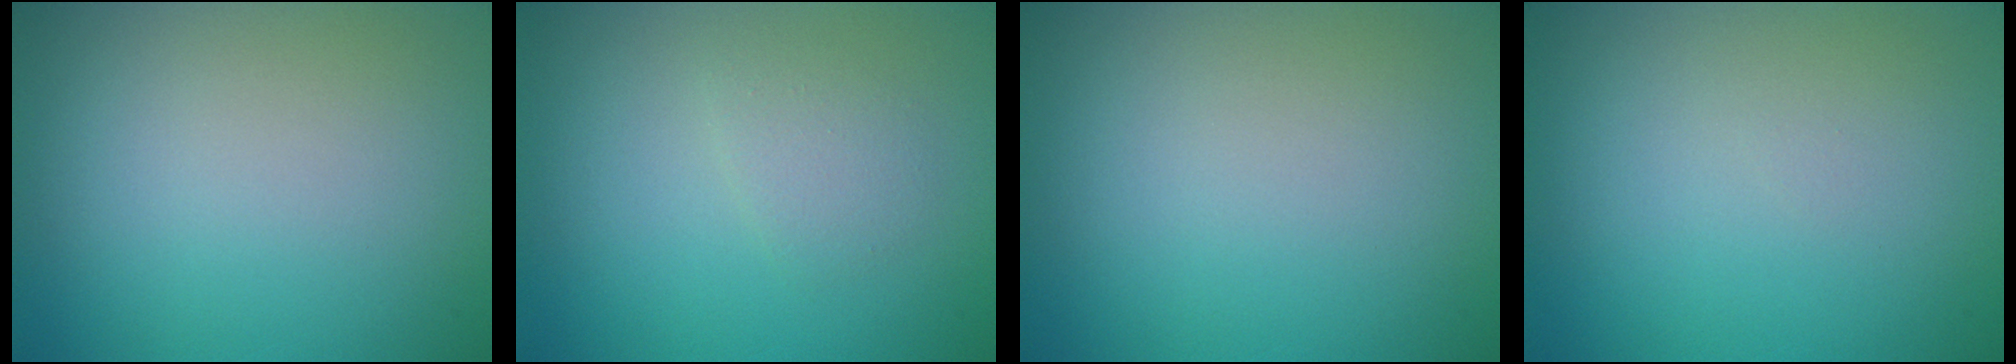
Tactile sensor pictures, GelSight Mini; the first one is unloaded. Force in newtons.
{"total": 1.4, "press": 1.4, "slide": 0.1}
{"total": 0.0}
{"total": 0.0}